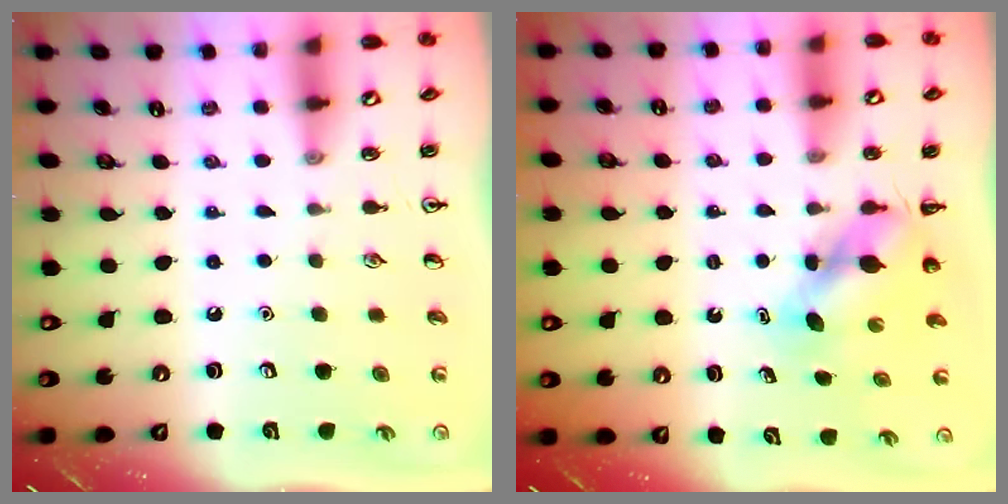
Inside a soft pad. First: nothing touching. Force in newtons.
{"total": 5.1, "press": 5.1, "slide": 0.6}